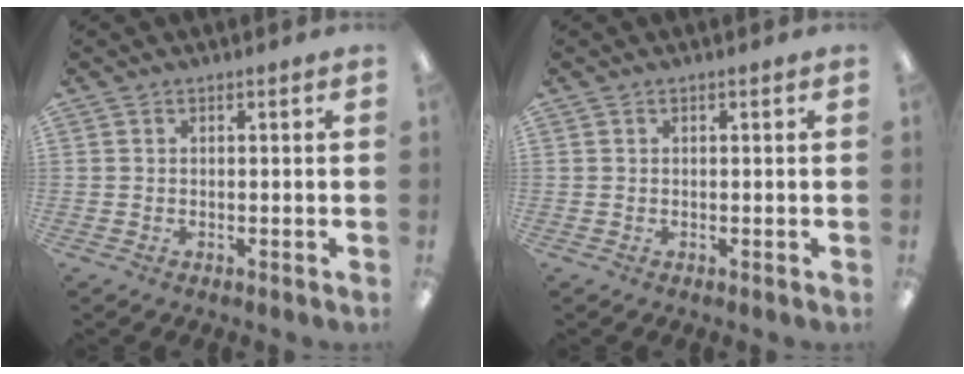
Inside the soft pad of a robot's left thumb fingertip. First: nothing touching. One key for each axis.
{"total": 0.0}